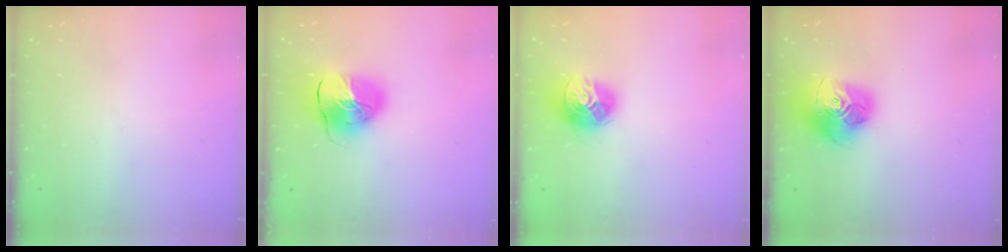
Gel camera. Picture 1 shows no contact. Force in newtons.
{"total": 13.9, "press": 13.8, "slide": 2.1}
{"total": 13.7, "press": 13.7, "slide": 1.0}
{"total": 18.4, "press": 18.3, "slide": 2.0}